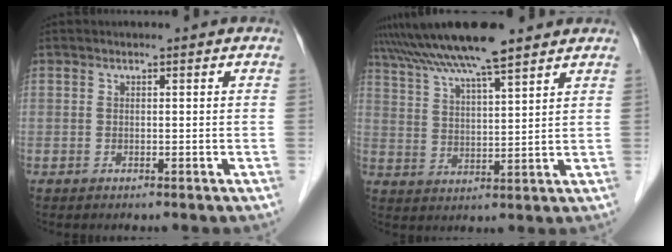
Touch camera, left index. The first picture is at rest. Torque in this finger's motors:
{"motor_torque": [1.12, -1.02, 1.05, 0.21]}